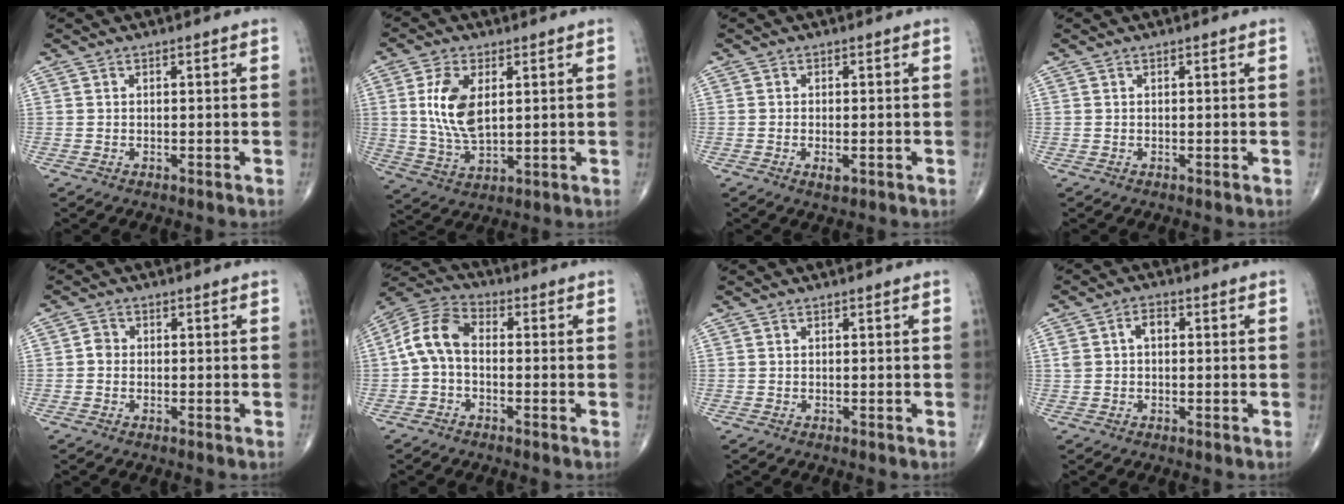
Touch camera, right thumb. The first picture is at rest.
{"total": 10.2, "force": [2.3, 5.3, 8.4], "torque": [-0.163, -0.015, 0.051]}
{"total": 2.0, "force": [-0.7, 0.8, 1.7], "torque": [-0.029, -0.001, -0.011]}
{"total": 0.0}
{"total": 1.7, "force": [-0.2, 1.5, 0.8], "torque": [-0.004, 0.006, -0.009]}
{"total": 8.7, "force": [-0.6, 5.4, 6.8], "torque": [-0.132, 0.029, -0.028]}
{"total": 0.0}
{"total": 3.6, "force": [0.6, 2.4, 2.6], "torque": [-0.049, 0.014, 0.011]}